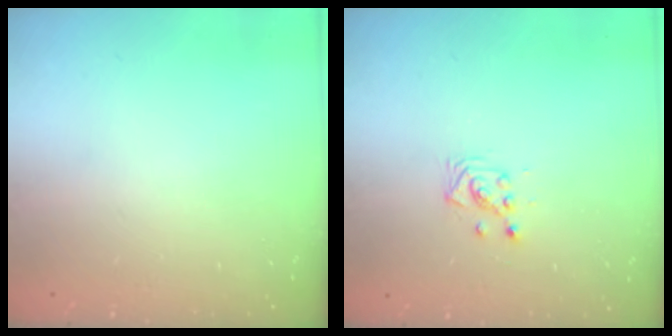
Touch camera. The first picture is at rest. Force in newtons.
{"total": 3.7, "press": 3.7, "slide": 0.1}